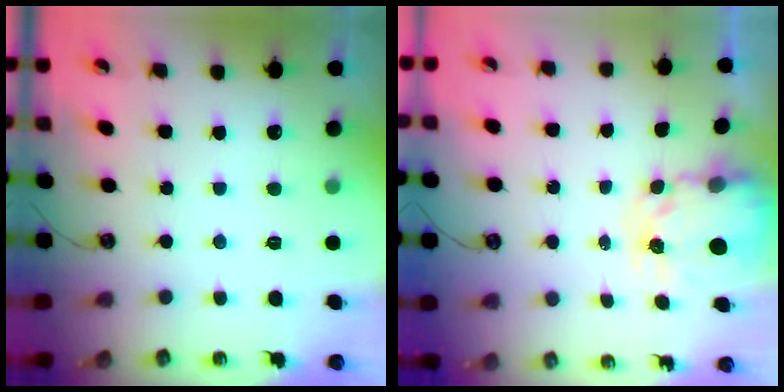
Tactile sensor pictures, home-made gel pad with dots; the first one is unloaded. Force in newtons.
{"total": 4.1, "press": 4.1, "slide": 0.4}